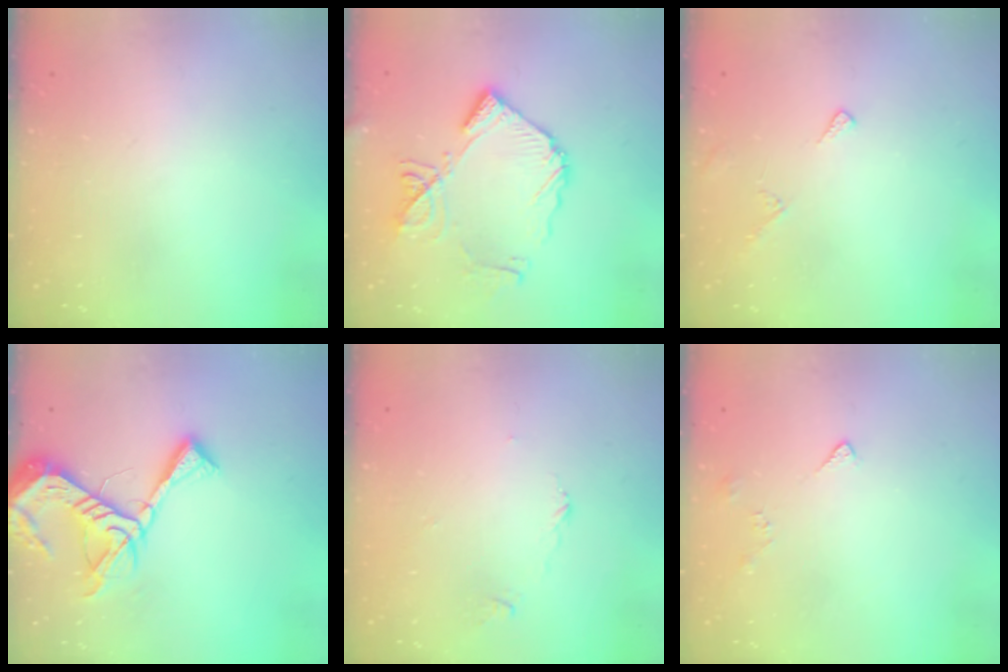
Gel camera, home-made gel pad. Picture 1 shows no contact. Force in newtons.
{"total": 15.1, "press": 15.0, "slide": 1.5}
{"total": 4.6, "press": 4.6, "slide": 0.4}
{"total": 15.3, "press": 15.2, "slide": 1.5}
{"total": 3.4, "press": 3.4, "slide": 0.5}
{"total": 3.1, "press": 3.1, "slide": 0.7}